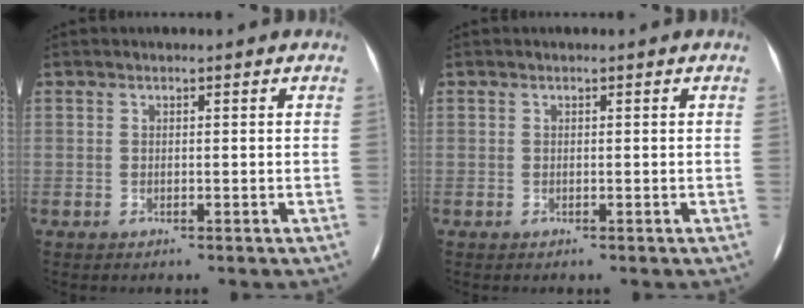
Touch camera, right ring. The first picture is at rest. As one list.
[{"total": 0.0}]